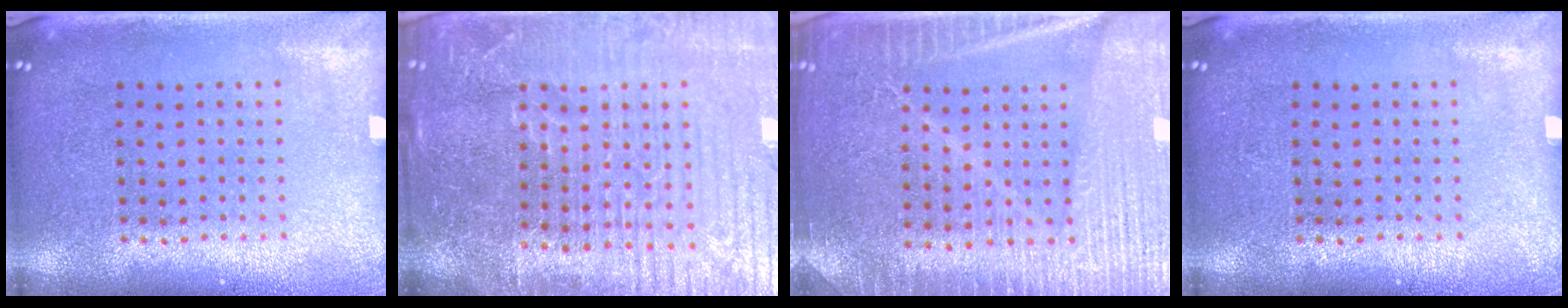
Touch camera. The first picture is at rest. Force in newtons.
{"total": 5.5, "press": 5.0, "slide": 2.3}
{"total": 4.1, "press": 3.9, "slide": 1.2}
{"total": 0.0}